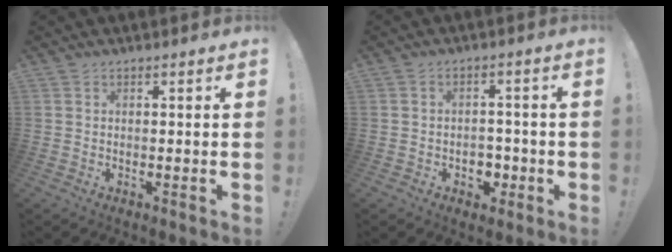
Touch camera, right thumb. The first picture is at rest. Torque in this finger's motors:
{"motor_torque": [0.30, 0.51, 0.27, -0.40, 0.00]}